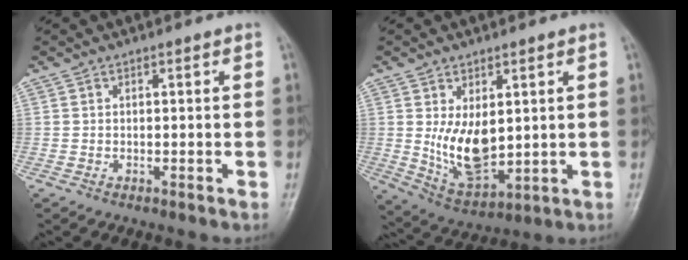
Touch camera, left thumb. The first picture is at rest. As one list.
[{"total": 10.1, "force": [1.3, 5.5, 8.4], "torque": [-0.131, -0.023, 0.045]}]